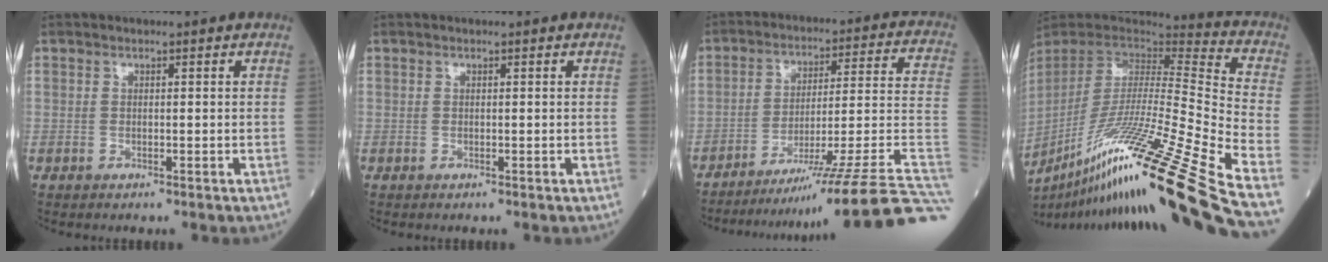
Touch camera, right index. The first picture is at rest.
{"total": 0.0}
{"total": 25.7, "force": [-20.5, -3.3, 15.1], "torque": [-0.098, -0.016, -0.300]}
{"total": 34.5, "force": [-23.3, -1.6, 25.4], "torque": [-0.402, -0.066, -0.399]}